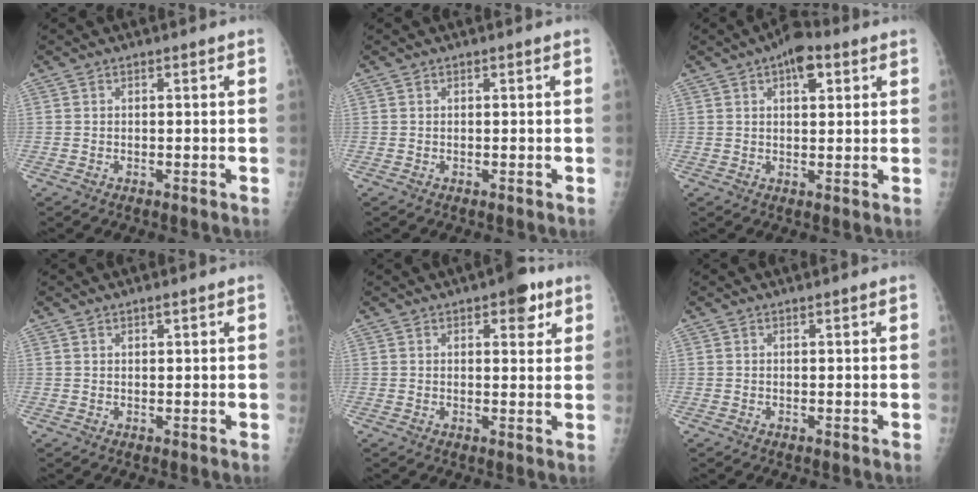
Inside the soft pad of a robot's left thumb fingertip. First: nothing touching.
{"total": 0.0}
{"total": 6.3, "force": [3.0, 3.0, 4.7], "torque": [-0.048, -0.002, 0.038]}
{"total": 0.9, "force": [0.6, 0.3, 0.5], "torque": [-0.004, -0.003, 0.010]}
{"total": 5.6, "force": [3.0, 2.6, 3.9], "torque": [-0.026, -0.010, 0.032]}
{"total": 0.0}